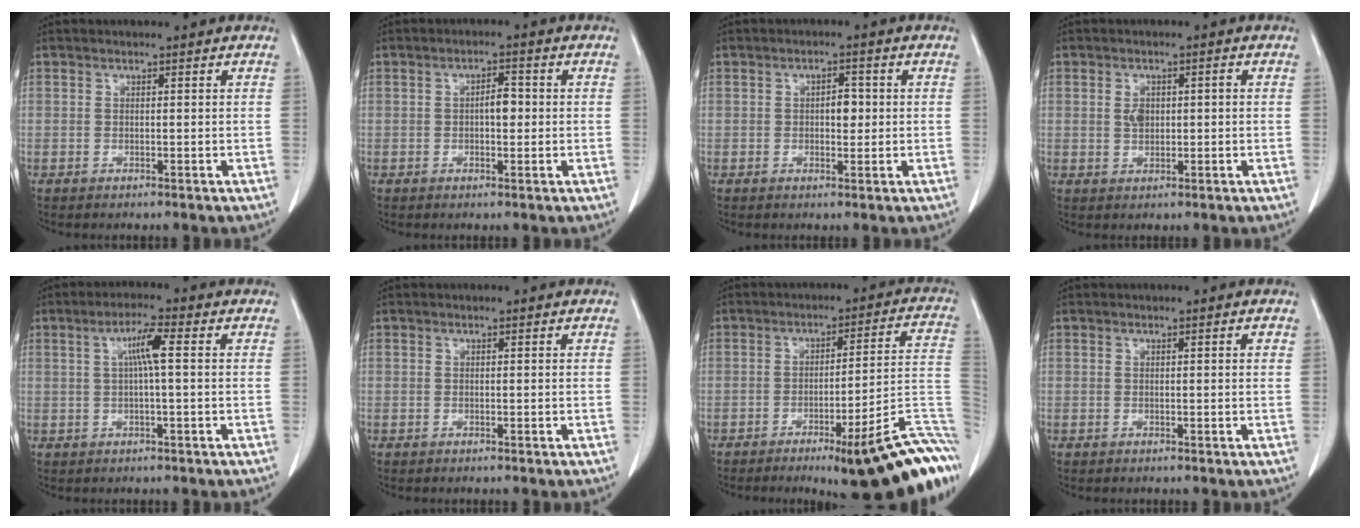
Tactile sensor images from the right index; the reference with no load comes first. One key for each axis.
{"total": 2.9, "fx": -0.1, "fy": 1.2, "fz": 2.6, "tx": -0.040, "ty": 0.005, "tz": -0.001}
{"total": 2.8, "fx": 0.1, "fy": 1.4, "fz": 2.4, "tx": -0.033, "ty": 0.004, "tz": 0.002}
{"total": 2.9, "fx": 0.2, "fy": 1.7, "fz": 2.4, "tx": -0.045, "ty": 0.009, "tz": 0.009}
{"total": 4.5, "fx": 0.9, "fy": 0.3, "fz": 4.4, "tx": -0.081, "ty": 0.012, "tz": 0.016}
{"total": 0.0}
{"total": 19.8, "fx": -10.8, "fy": 2.3, "fz": 16.4, "tx": -0.090, "ty": 0.022, "tz": -0.141}
{"total": 0.5, "fx": 0.2, "fy": 0.0, "fz": 0.5, "tx": -0.009, "ty": 0.002, "tz": 0.003}